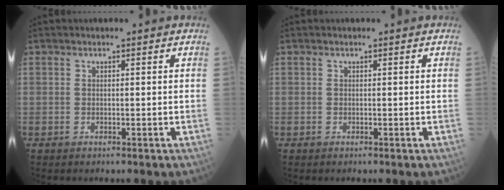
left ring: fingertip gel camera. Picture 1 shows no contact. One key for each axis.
{"total": 0.0}